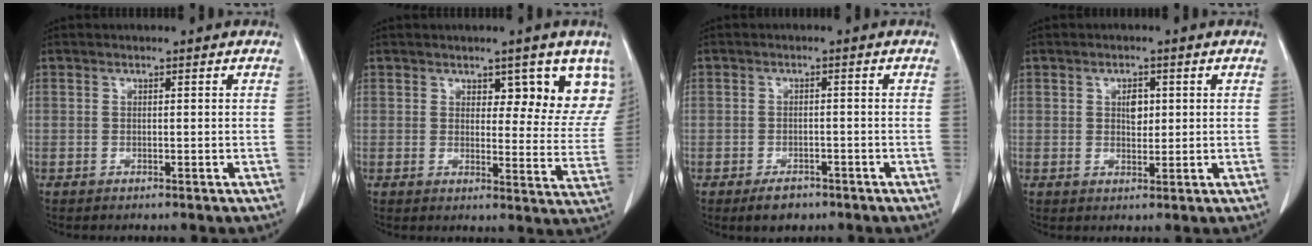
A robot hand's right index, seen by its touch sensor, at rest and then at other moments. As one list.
[{"total": 8.9, "force": [6.1, 3.6, 5.4], "torque": [-0.045, -0.020, 0.066]}, {"total": 3.5, "force": [-2.4, 1.9, 1.6], "torque": [-0.024, 0.001, -0.030]}, {"total": 2.6, "force": [0.7, 1.6, 2.0], "torque": [-0.030, 0.000, 0.012]}]